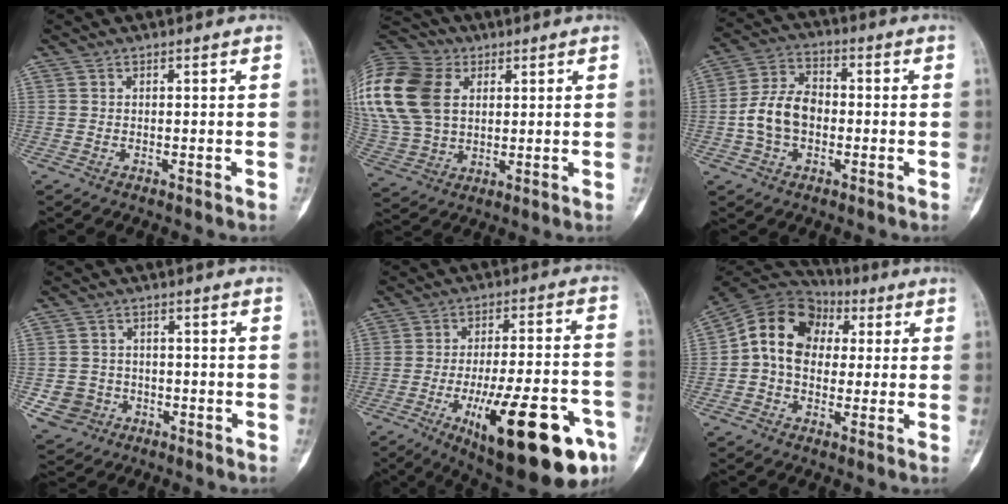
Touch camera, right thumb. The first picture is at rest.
{"total": 23.4, "force": [5.9, 16.8, 15.1], "torque": [-0.347, 0.019, 0.115]}
{"total": 9.9, "force": [-1.4, 6.9, 6.9], "torque": [-0.123, 0.030, -0.034]}
{"total": 5.9, "force": [-1.9, 5.4, 1.2], "torque": [-0.006, 0.017, -0.027]}
{"total": 25.7, "force": [-10.8, 7.9, 21.9], "torque": [-0.279, 0.035, -0.147]}
{"total": 13.6, "force": [1.6, 10.5, 8.5], "torque": [-0.128, 0.034, 0.016]}